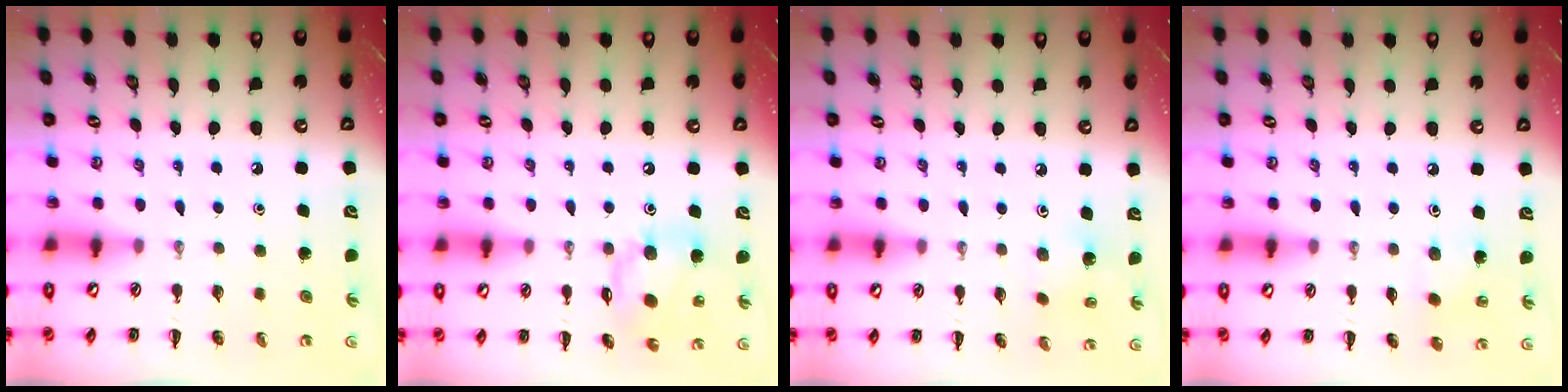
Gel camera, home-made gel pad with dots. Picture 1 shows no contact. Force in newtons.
{"total": 13.2, "press": 12.9, "slide": 2.9}
{"total": 1.9, "press": 1.9, "slide": 0.6}
{"total": 2.5, "press": 2.4, "slide": 0.8}